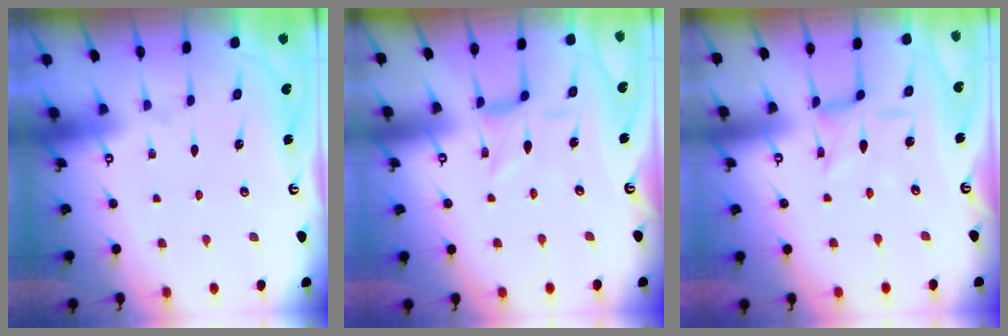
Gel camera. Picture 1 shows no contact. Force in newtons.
{"total": 1.8, "press": 1.7, "slide": 0.4}
{"total": 2.6, "press": 2.5, "slide": 0.5}